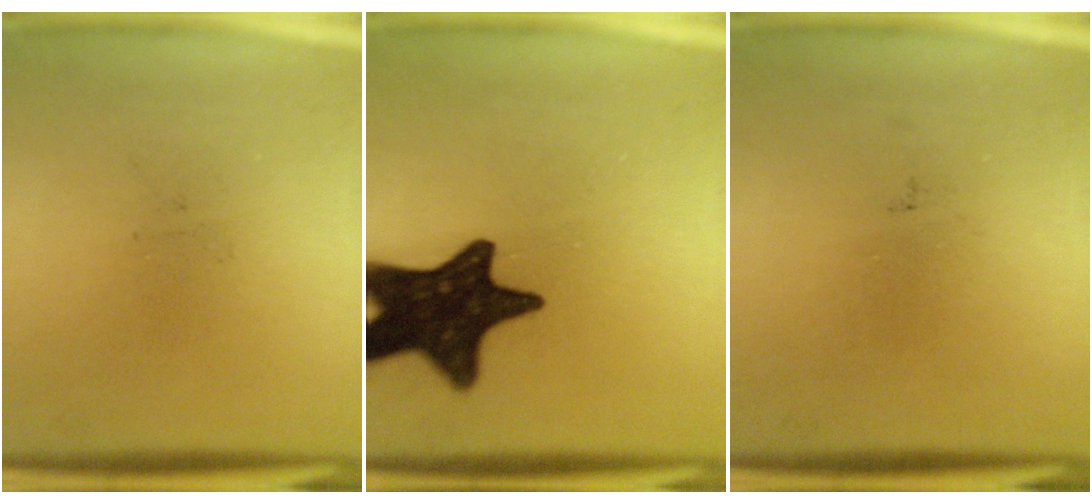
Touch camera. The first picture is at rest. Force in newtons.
{"total": 18.2}
{"total": 0.0}